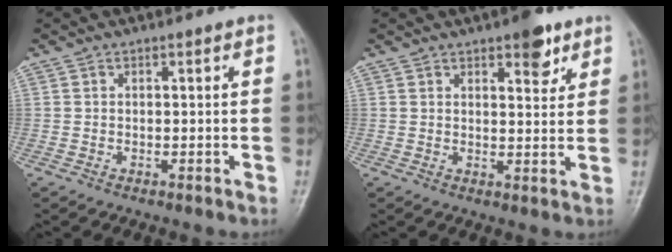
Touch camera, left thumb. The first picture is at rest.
{"total": 6.0, "force": [3.6, 2.5, 4.0], "torque": [-0.032, -0.018, 0.045]}